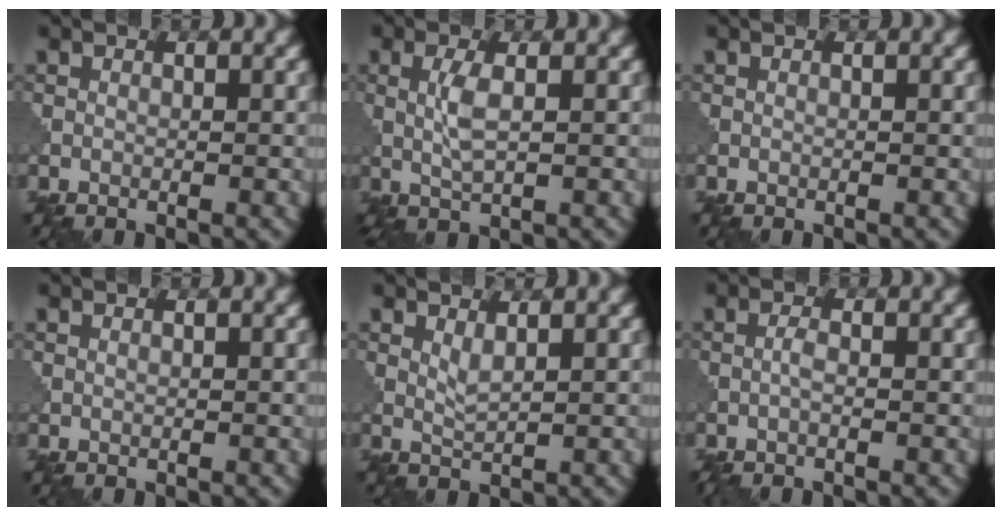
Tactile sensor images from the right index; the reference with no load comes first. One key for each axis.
{"total": 2.5, "fx": 0.2, "fy": 0.7, "fz": 2.4, "tx": -0.057, "ty": 0.002, "tz": 0.006}
{"total": 0.0}
{"total": 0.0}
{"total": 1.3, "fx": 0.8, "fy": 0.3, "fz": 1.0, "tx": -0.026, "ty": -0.002, "tz": 0.016}
{"total": 1.2, "fx": -0.6, "fy": 0.3, "fz": 1.0, "tx": -0.024, "ty": 0.002, "tz": -0.014}